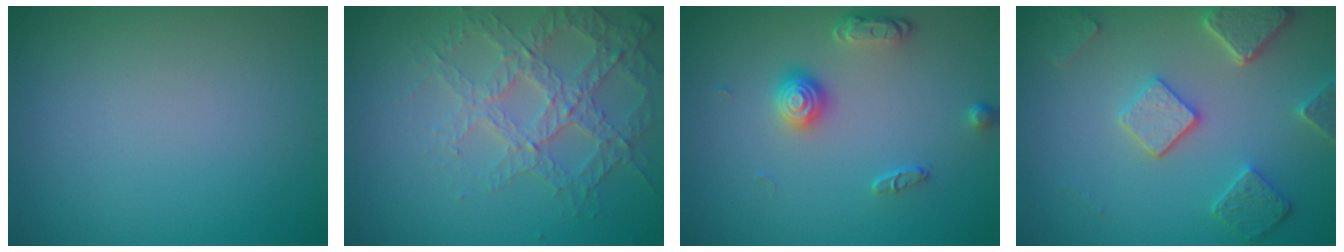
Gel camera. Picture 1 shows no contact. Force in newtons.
{"total": 3.7, "press": 3.6, "slide": 0.9}
{"total": 2.3, "press": 1.8, "slide": 1.4}
{"total": 5.0, "press": 3.9, "slide": 3.1}